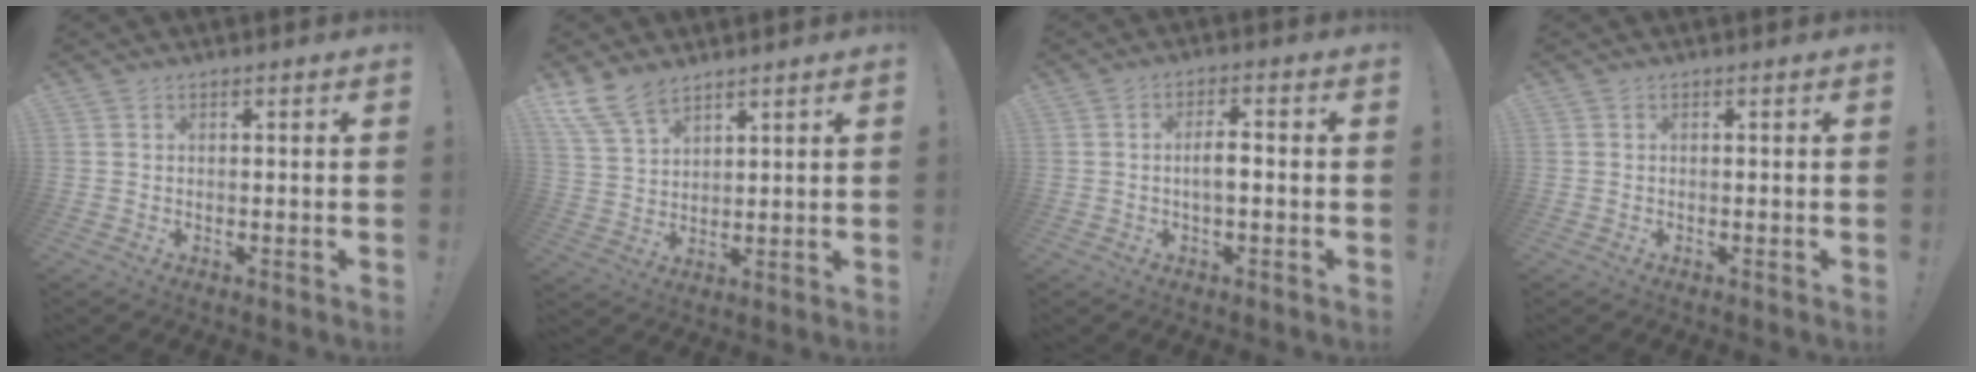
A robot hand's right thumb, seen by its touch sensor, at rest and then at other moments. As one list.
[{"total": 9.6, "force": [7.3, 4.6, 4.1], "torque": [-0.091, -0.033, 0.147]}, {"total": 4.4, "force": [-0.8, 1.3, 4.1], "torque": [-0.071, 0.007, -0.016]}, {"total": 0.0}]